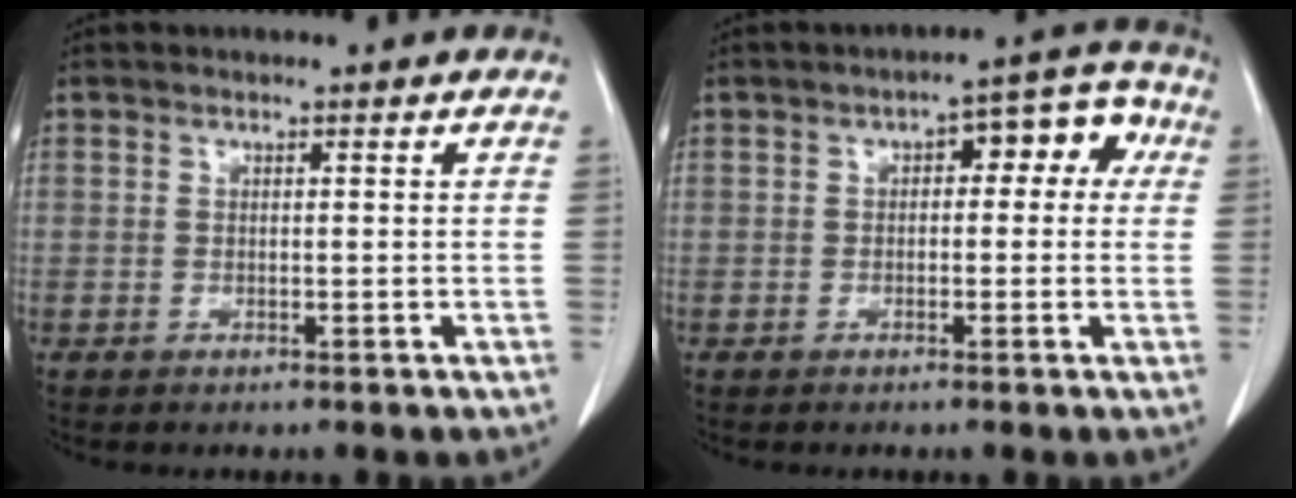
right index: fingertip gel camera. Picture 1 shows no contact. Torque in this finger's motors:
{"motor_torque": [0.19, 0.08, 0.07, 0.04]}